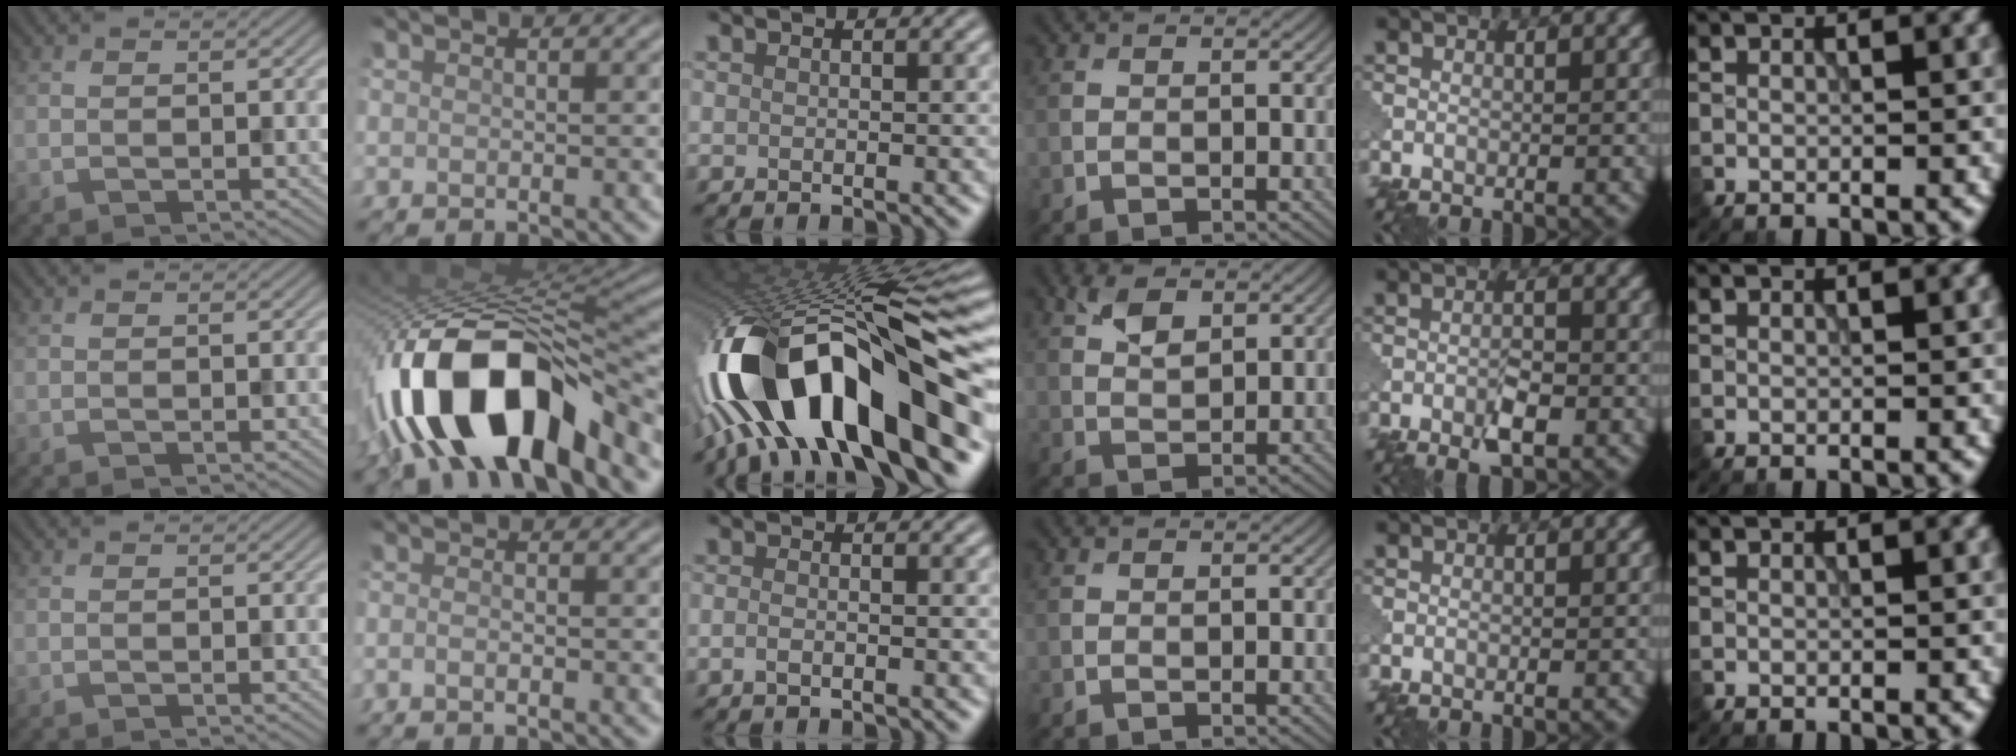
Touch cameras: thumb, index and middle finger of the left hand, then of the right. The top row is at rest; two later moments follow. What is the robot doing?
{"motion": "disassemble", "object": "puzzle pieces"}